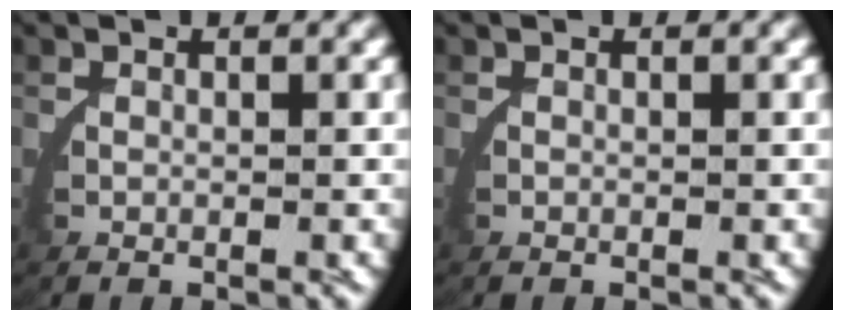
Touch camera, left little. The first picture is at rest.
{"total": 0.0}